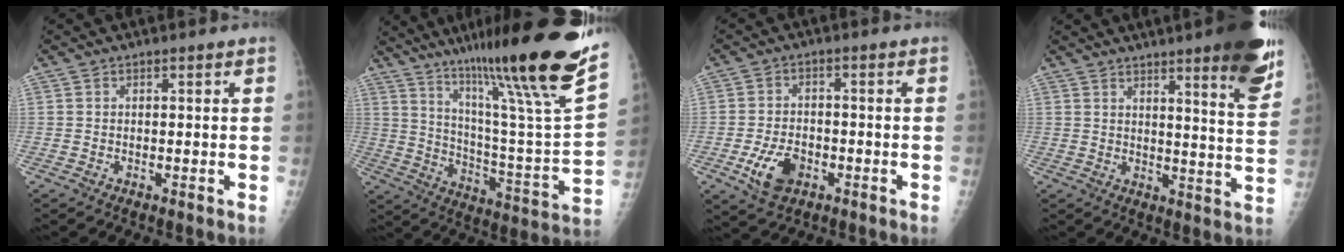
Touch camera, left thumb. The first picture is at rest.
{"total": 31.3, "force": [21.1, 2.4, 22.9], "torque": [-0.332, -0.099, 0.327]}
{"total": 7.2, "force": [-3.0, 4.6, 4.7], "torque": [-0.082, 0.009, -0.048]}
{"total": 14.1, "force": [9.0, 1.6, 10.8], "torque": [-0.121, -0.052, 0.113]}